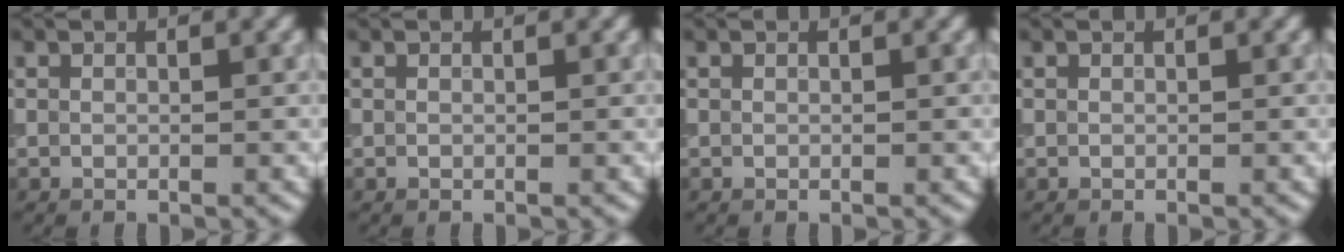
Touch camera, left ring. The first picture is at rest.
{"total": 0.0}
{"total": 0.0}
{"total": 0.0}